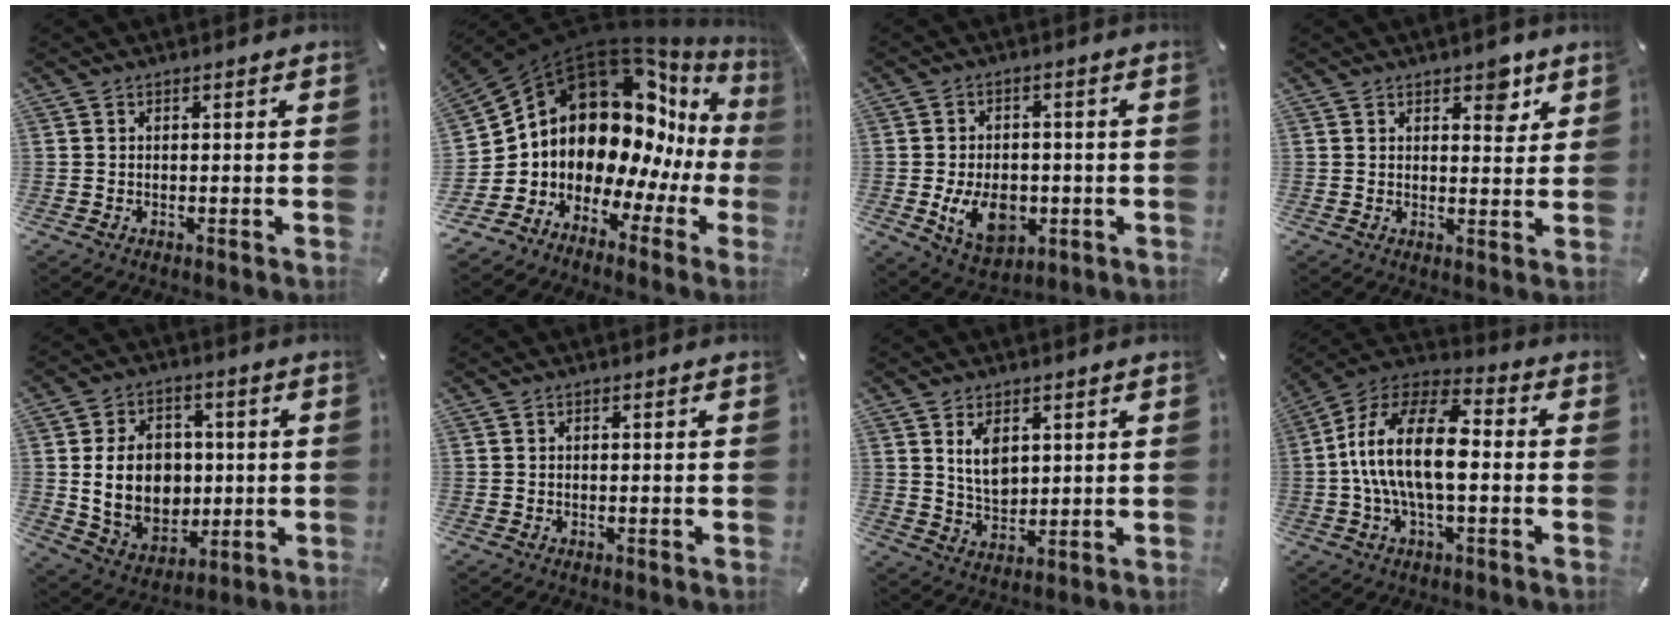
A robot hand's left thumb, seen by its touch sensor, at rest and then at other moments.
{"total": 16.7, "force": [5.2, 11.8, 10.7], "torque": [-0.198, -0.079, 0.098]}
{"total": 10.8, "force": [-2.4, 7.5, 7.4], "torque": [-0.141, 0.002, -0.038]}
{"total": 5.0, "force": [3.1, 2.9, 2.6], "torque": [-0.014, -0.018, 0.046]}
{"total": 14.1, "force": [0.6, 11.7, 7.8], "torque": [-0.153, 0.008, 0.021]}
{"total": 0.0}
{"total": 6.9, "force": [2.8, 4.7, 4.2], "torque": [-0.077, -0.009, 0.048]}
{"total": 17.0, "force": [-1.3, 8.3, 14.7], "torque": [-0.299, 0.009, -0.026]}